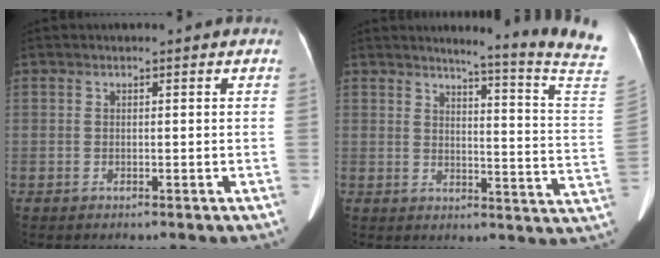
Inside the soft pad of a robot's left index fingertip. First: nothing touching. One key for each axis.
{"total": 15.0, "fx": 13.3, "fy": -3.8, "fz": 5.9, "tx": -0.090, "ty": -0.111, "tz": 0.146}